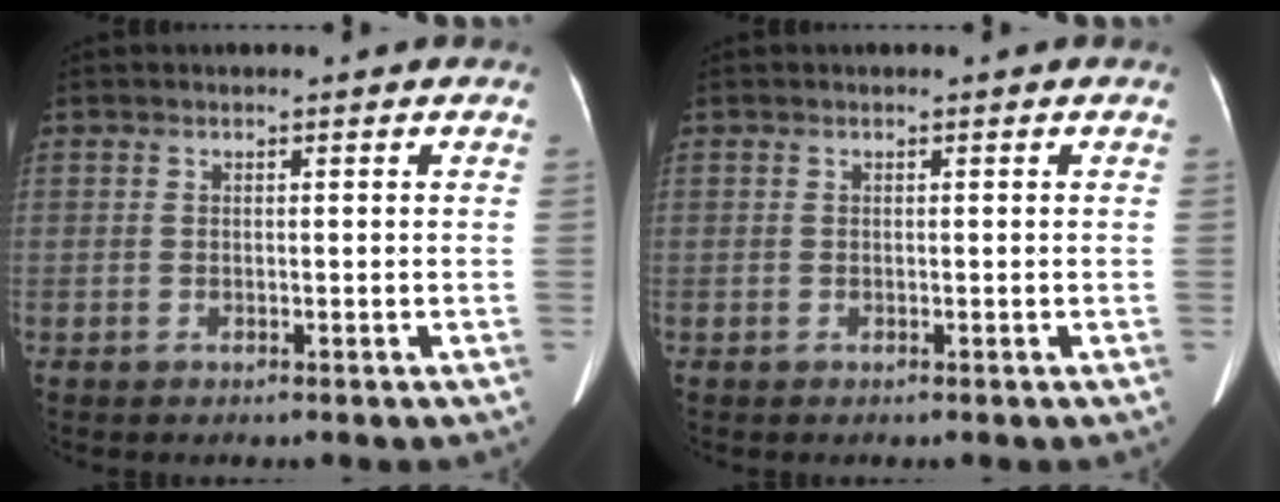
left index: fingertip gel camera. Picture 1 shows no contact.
{"total": 0.0}